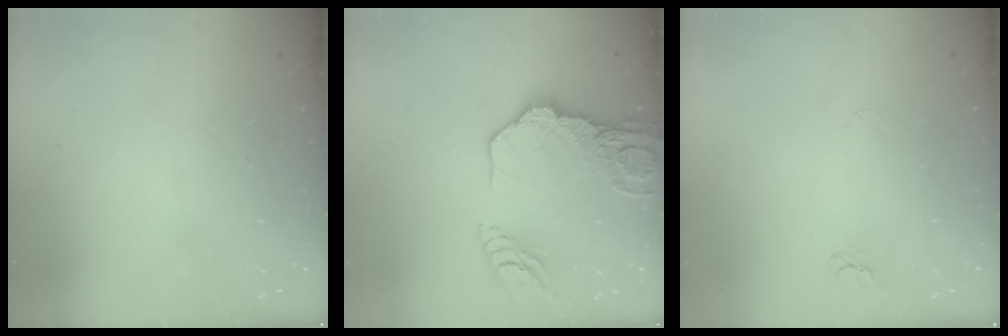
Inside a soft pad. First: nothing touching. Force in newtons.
{"total": 17.1, "press": 17.0, "slide": 2.2}
{"total": 2.9, "press": 2.9, "slide": 0.2}